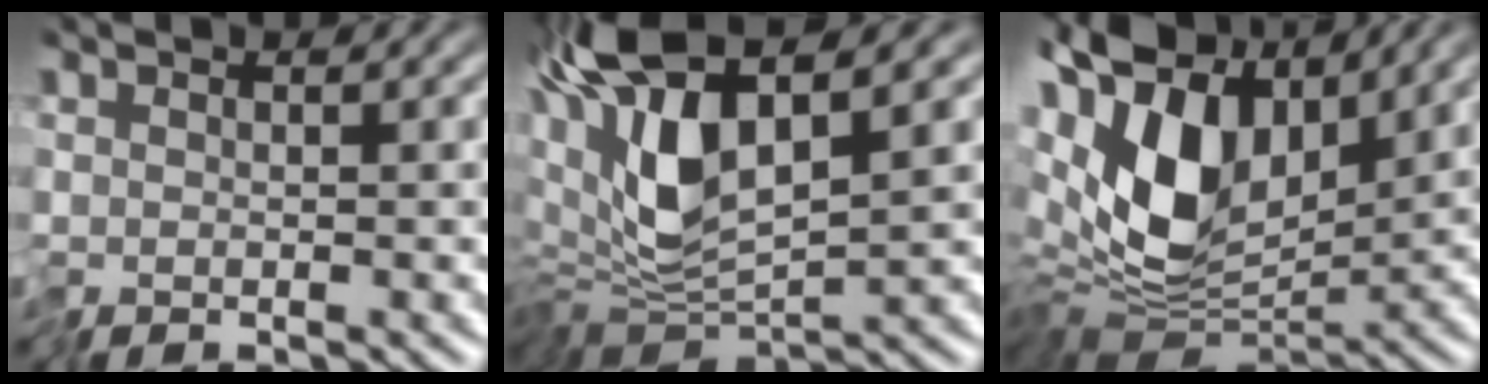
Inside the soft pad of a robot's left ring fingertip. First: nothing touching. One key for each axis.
{"total": 9.8, "fx": 2.0, "fy": 4.2, "fz": 8.6, "tx": -0.193, "ty": -0.008, "tz": 0.038}
{"total": 11.1, "fx": 2.8, "fy": 6.2, "fz": 8.8, "tx": -0.183, "ty": 0.007, "tz": 0.043}